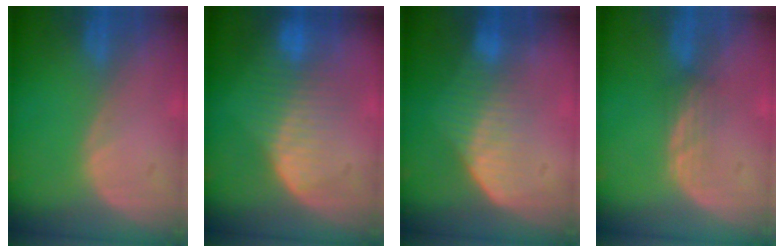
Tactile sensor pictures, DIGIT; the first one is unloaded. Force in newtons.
{"total": 8.3, "press": 7.3, "slide": 4.0}
{"total": 7.2, "press": 6.1, "slide": 3.8}
{"total": 2.3, "press": 2.2, "slide": 0.5}